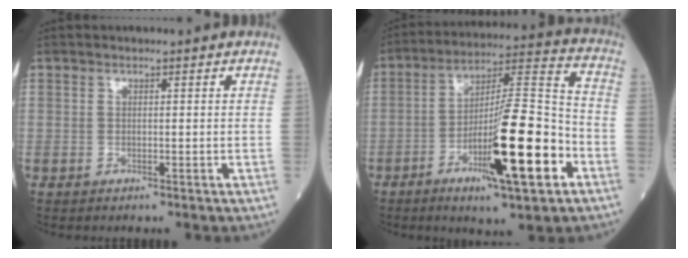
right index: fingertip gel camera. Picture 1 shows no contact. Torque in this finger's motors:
{"motor_torque": [1.84, -0.30, 1.05, 0.21]}